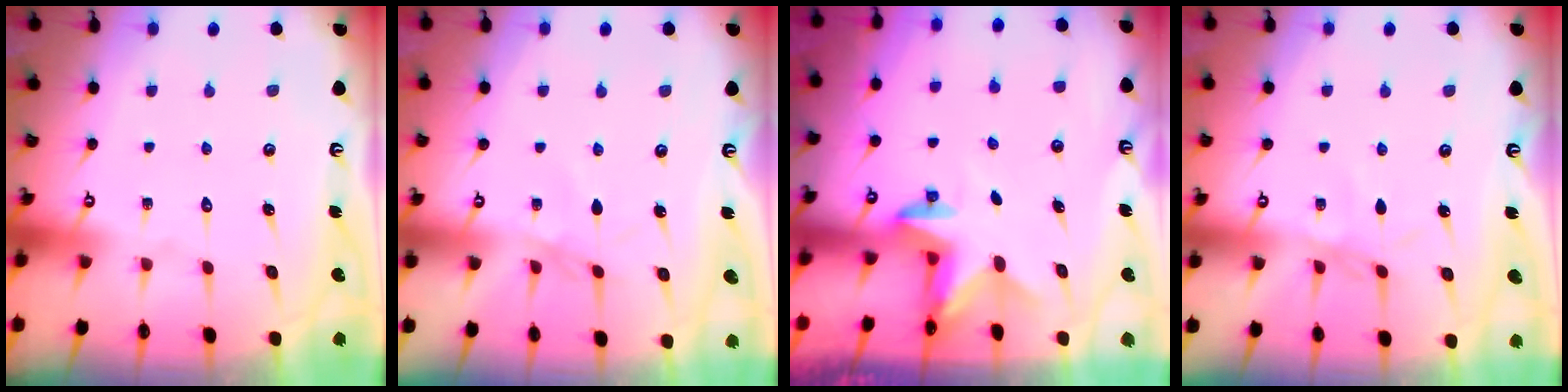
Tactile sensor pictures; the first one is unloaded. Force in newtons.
{"total": 1.8, "press": 1.7, "slide": 0.4}
{"total": 2.5, "press": 2.5, "slide": 0.4}
{"total": 2.2, "press": 2.1, "slide": 0.5}